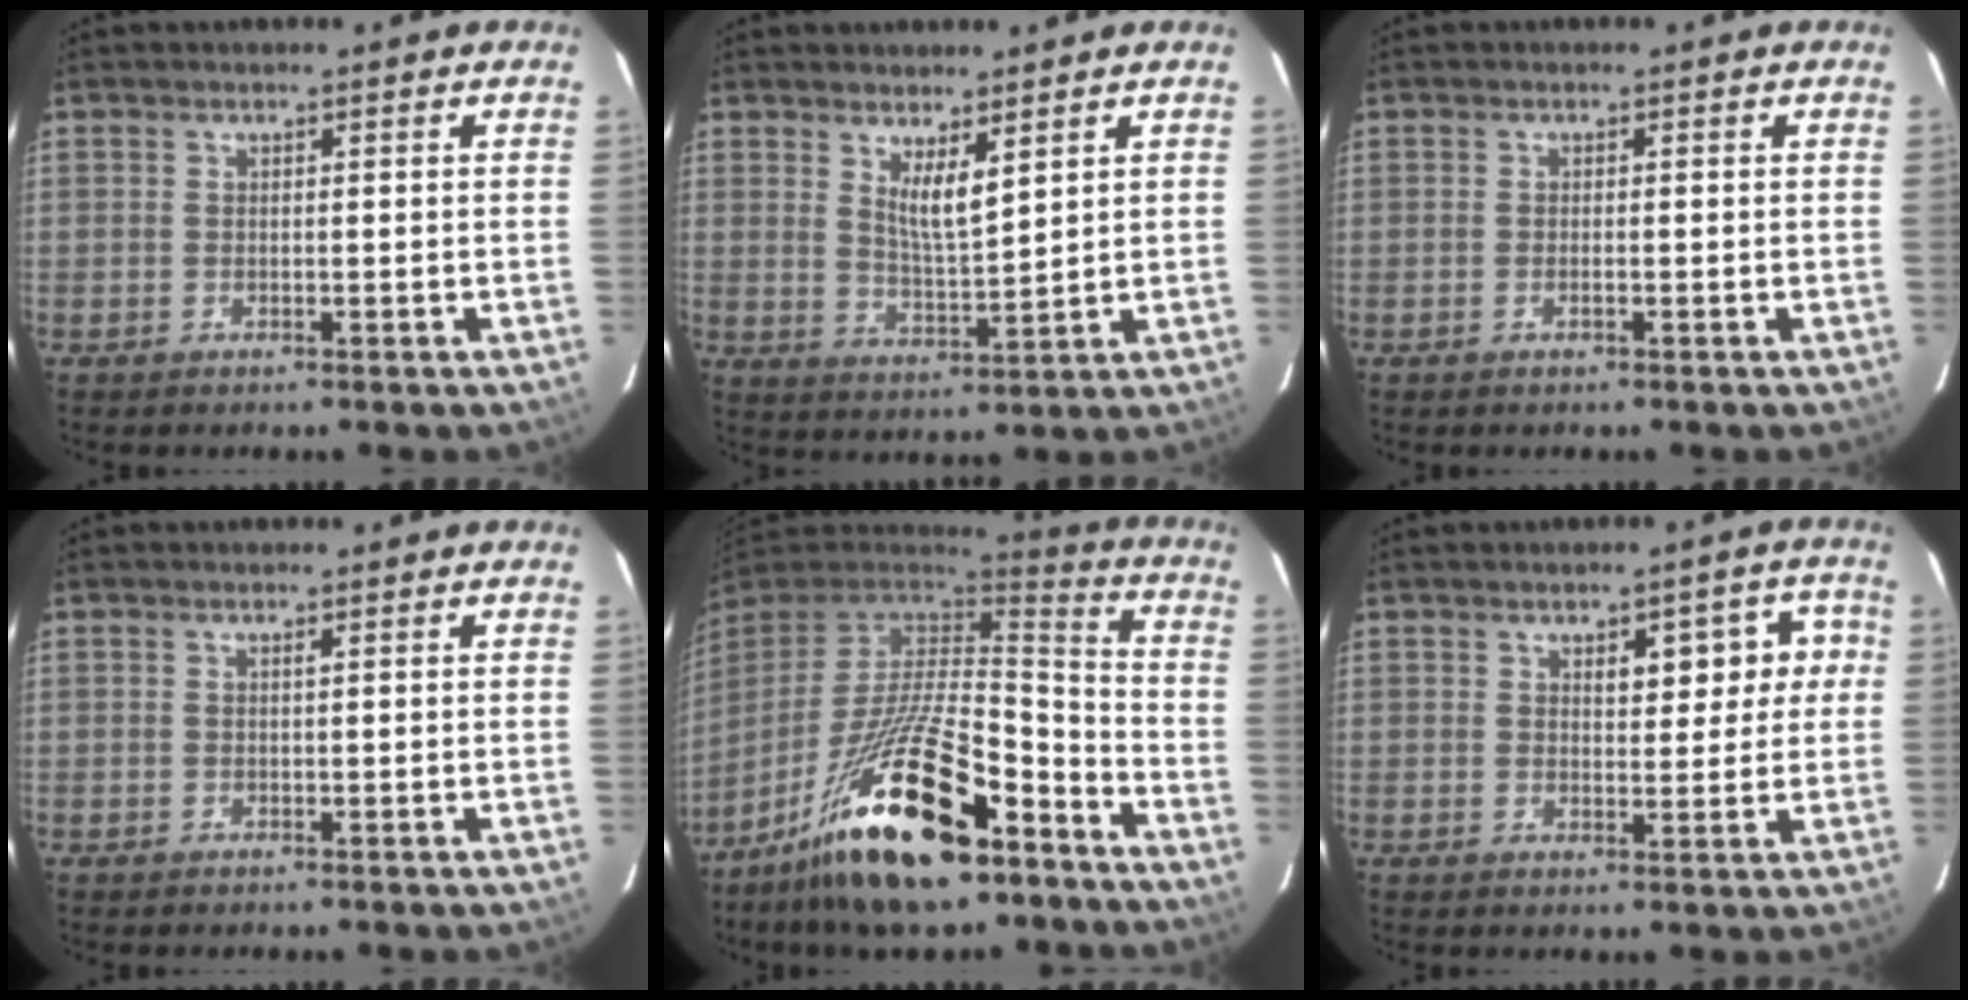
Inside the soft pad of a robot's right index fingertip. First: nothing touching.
{"total": 4.7, "force": [2.6, 0.5, 3.9], "torque": [-0.073, -0.020, 0.055]}
{"total": 0.6, "force": [-0.2, 0.0, 0.6], "torque": [-0.014, -0.001, -0.003]}
{"total": 0.0}
{"total": 23.7, "force": [-14.9, 5.7, 17.5], "torque": [-0.323, -0.017, -0.259]}
{"total": 6.3, "force": [1.9, 2.9, 5.3], "torque": [-0.058, 0.023, 0.026]}